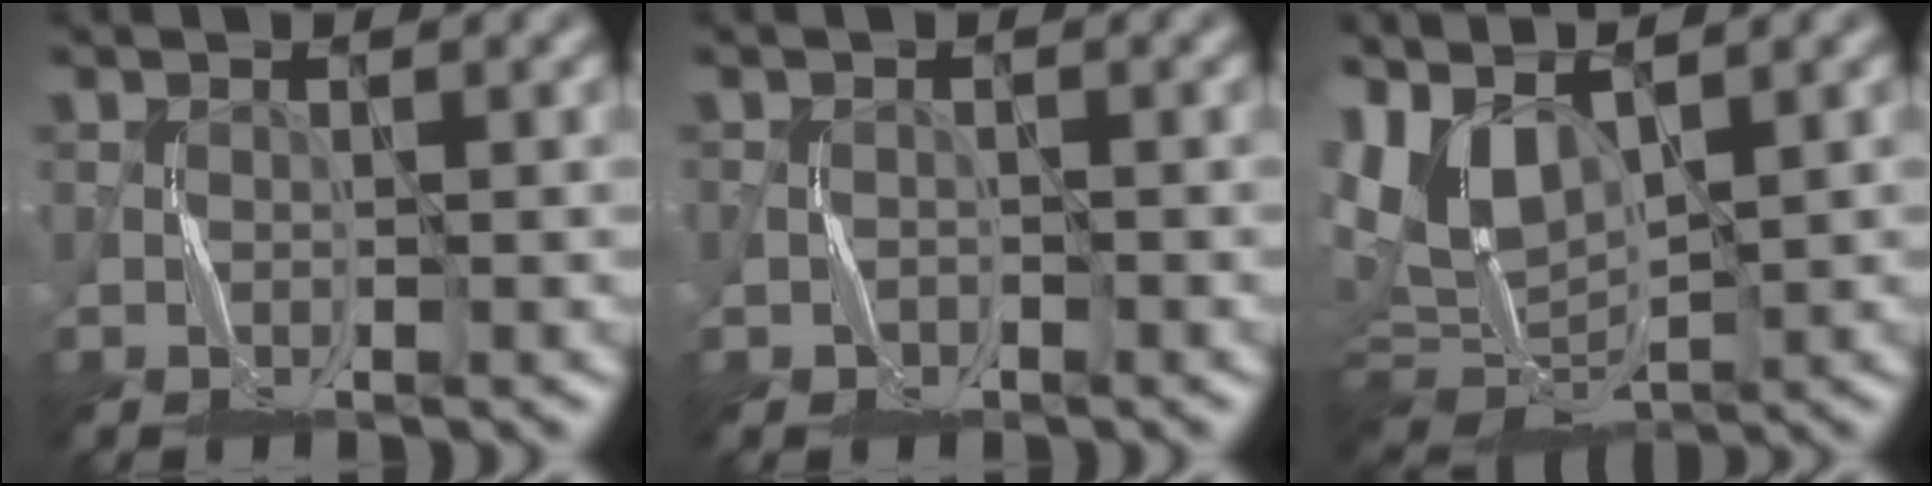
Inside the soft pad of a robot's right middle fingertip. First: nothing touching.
{"total": 0.8, "force": [-0.3, 0.7, -0.2], "torque": [0.002, 0.005, -0.007]}
{"total": 7.6, "force": [2.5, 4.3, 5.8], "torque": [-0.133, 0.003, 0.052]}